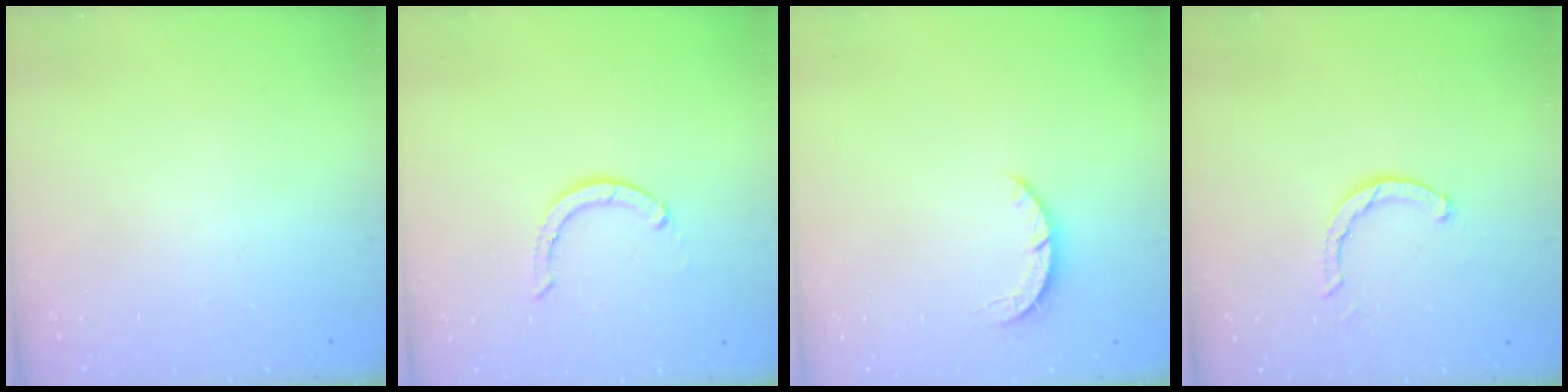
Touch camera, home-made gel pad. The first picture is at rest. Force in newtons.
{"total": 2.9, "press": 2.9, "slide": 0.1}
{"total": 2.5, "press": 2.4, "slide": 0.4}
{"total": 2.5, "press": 2.5, "slide": 0.1}